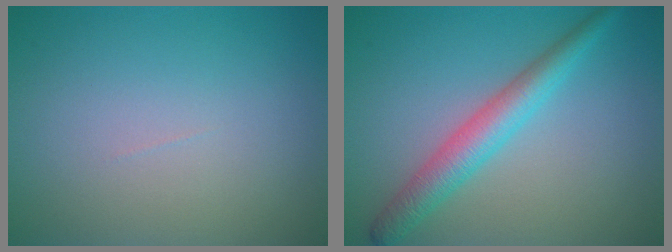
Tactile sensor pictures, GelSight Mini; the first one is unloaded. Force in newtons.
{"total": 4.0, "press": 4.0, "slide": 0.1}